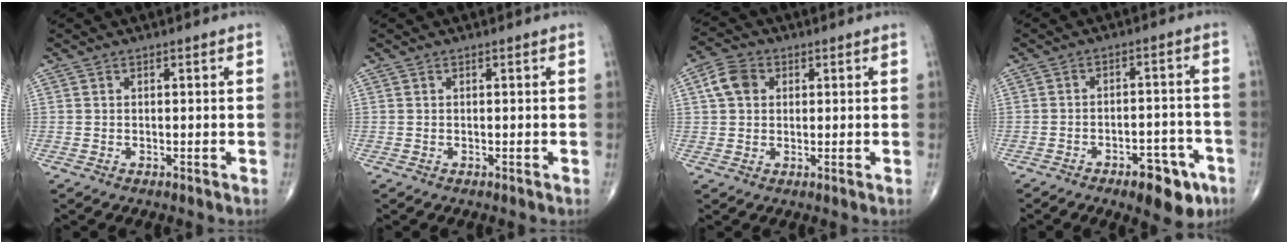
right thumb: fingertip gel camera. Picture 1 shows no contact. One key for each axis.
{"total": 0.0}
{"total": 5.6, "fx": 1.4, "fy": 4.3, "fz": 3.2, "tx": -0.053, "ty": 0.008, "tz": 0.021}
{"total": 9.9, "fx": -5.7, "fy": 4.5, "fz": 6.8, "tx": -0.067, "ty": 0.037, "tz": -0.073}